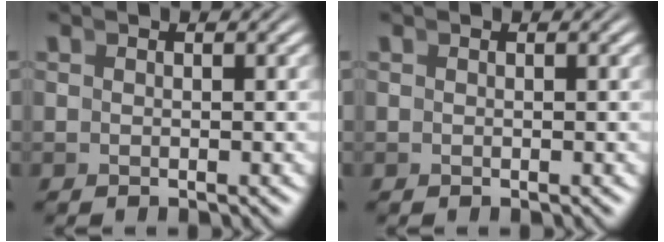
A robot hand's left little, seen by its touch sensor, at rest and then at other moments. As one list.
[{"total": 0.0}]